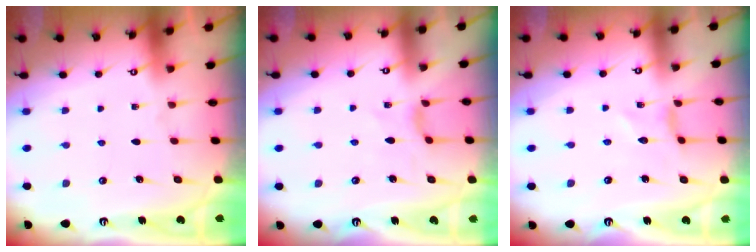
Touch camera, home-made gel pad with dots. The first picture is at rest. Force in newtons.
{"total": 2.4, "press": 2.4, "slide": 0.5}
{"total": 0.0}